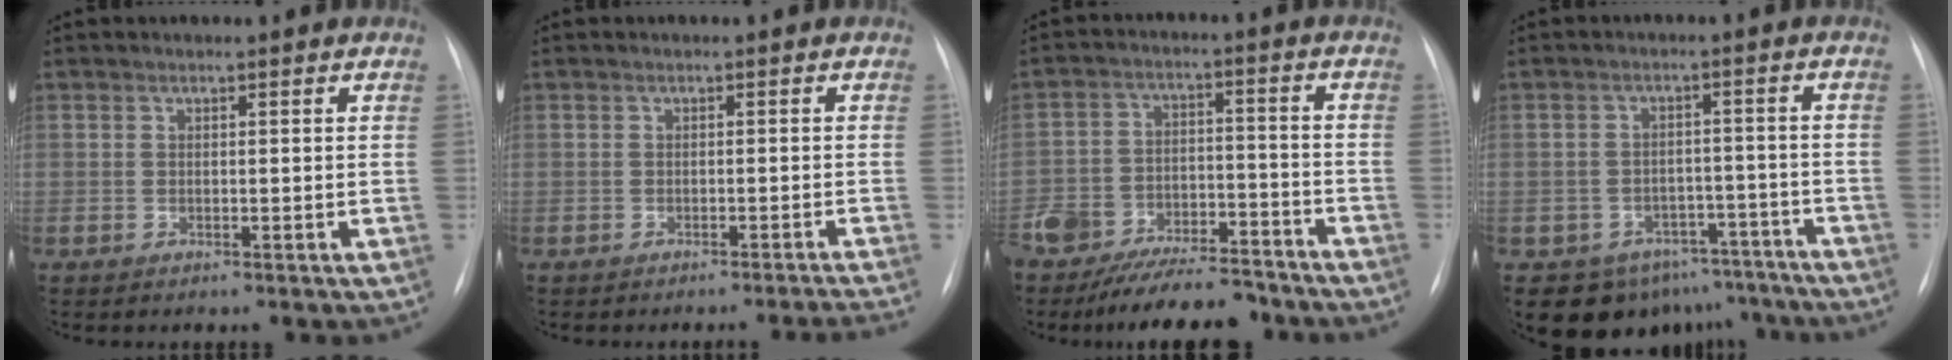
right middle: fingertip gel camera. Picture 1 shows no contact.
{"total": 4.5, "force": [-4.1, -1.7, 0.7], "torque": [0.000, -0.004, -0.046]}
{"total": 15.8, "force": [-13.6, 4.9, 6.3], "torque": [-0.100, 0.013, -0.209]}
{"total": 10.4, "force": [-8.0, 6.6, 1.2], "torque": [0.003, 0.034, -0.094]}